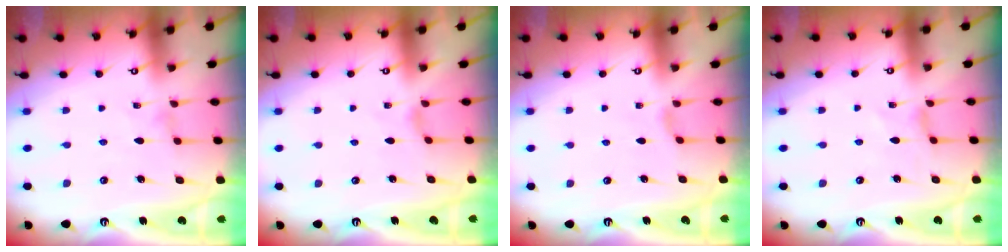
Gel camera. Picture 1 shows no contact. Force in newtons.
{"total": 0.7, "press": 0.6, "slide": 0.3}
{"total": 1.5, "press": 1.5, "slide": 0.4}
{"total": 0.0}